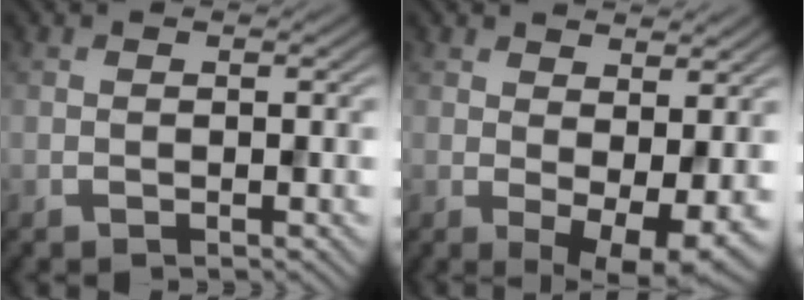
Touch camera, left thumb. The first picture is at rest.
{"total": 6.3, "force": [1.2, 2.7, 5.6], "torque": [-0.087, -0.013, 0.028]}